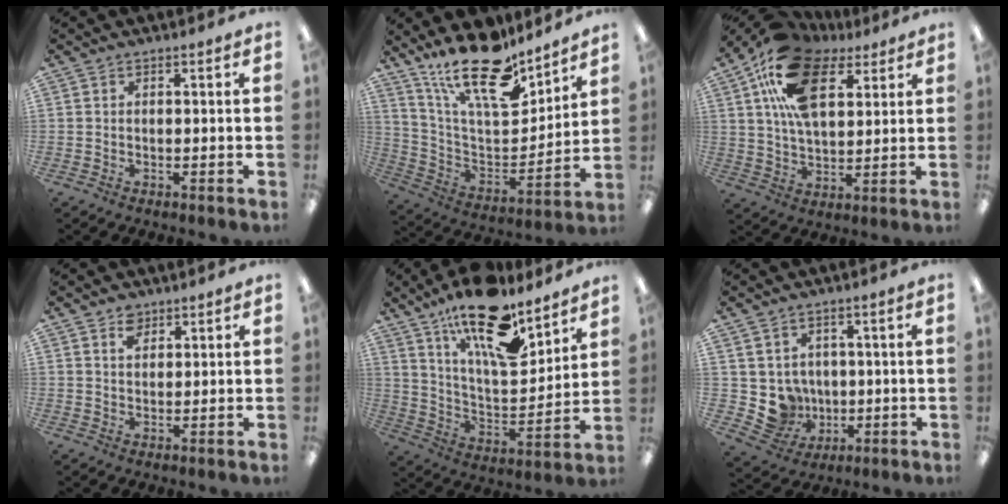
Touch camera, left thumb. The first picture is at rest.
{"total": 21.7, "force": [15.7, 8.2, 12.6], "torque": [-0.222, -0.096, 0.276]}
{"total": 19.6, "force": [9.6, 10.7, 13.3], "torque": [-0.258, -0.018, 0.170]}
{"total": 3.3, "force": [2.3, 2.0, 1.3], "torque": [-0.013, -0.007, 0.042]}
{"total": 20.6, "force": [13.9, 7.8, 13.0], "torque": [-0.215, -0.080, 0.236]}
{"total": 7.1, "force": [1.1, 6.9, 0.9], "torque": [-0.039, -0.010, 0.033]}